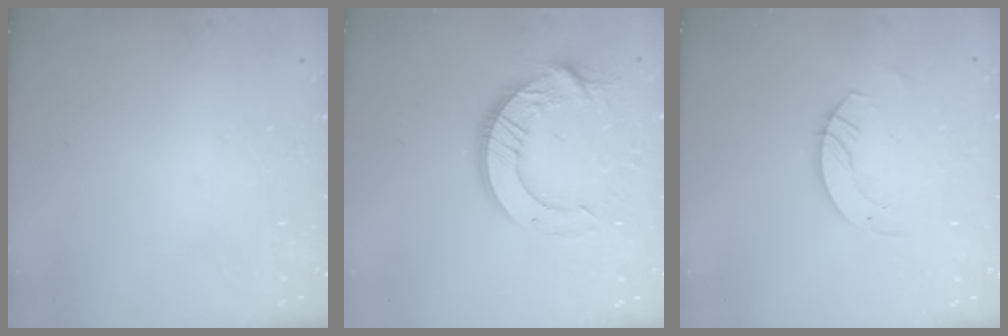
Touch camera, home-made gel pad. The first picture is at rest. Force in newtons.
{"total": 14.7, "press": 14.7, "slide": 1.6}
{"total": 3.3, "press": 3.3, "slide": 0.2}